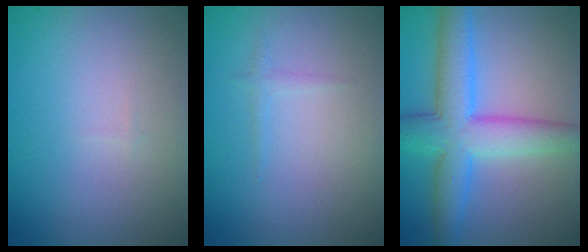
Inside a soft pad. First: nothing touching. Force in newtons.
{"total": 0.6, "press": 0.6, "slide": 0.0}
{"total": 7.3, "press": 7.3, "slide": 0.1}